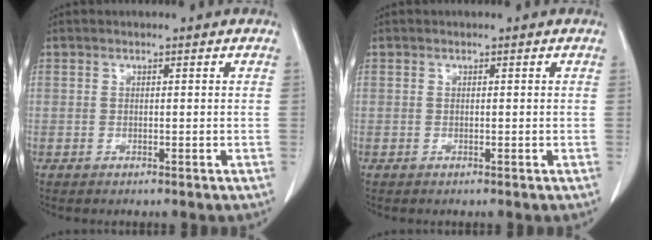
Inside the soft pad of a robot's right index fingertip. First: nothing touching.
{"total": 0.0}